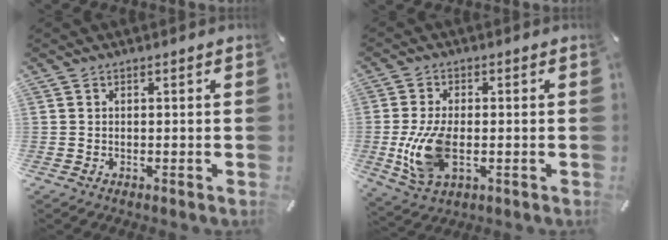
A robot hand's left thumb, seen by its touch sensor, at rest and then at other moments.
{"total": 11.5, "force": [-1.7, 6.5, 9.4], "torque": [-0.216, -0.015, -0.027]}